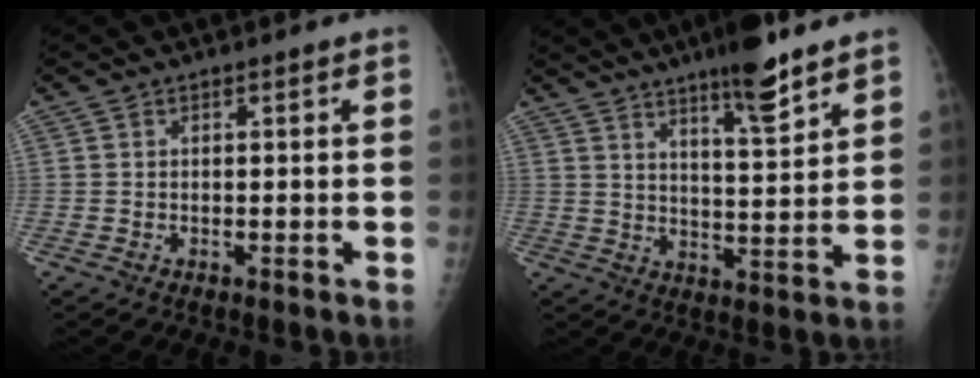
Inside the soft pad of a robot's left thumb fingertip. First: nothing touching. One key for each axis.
{"total": 10.4, "fx": 7.3, "fy": 1.6, "fz": 7.1, "tx": -0.101, "ty": -0.047, "tz": 0.117}